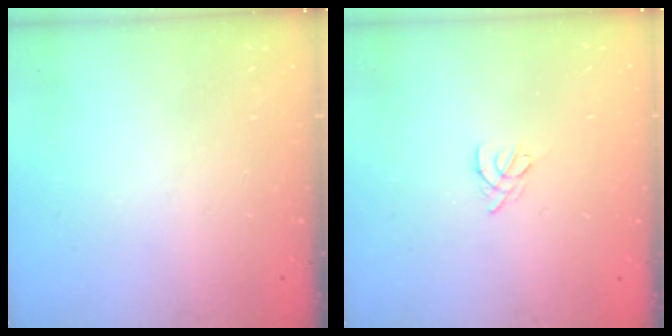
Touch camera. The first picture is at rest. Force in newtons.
{"total": 2.5, "press": 2.4, "slide": 0.6}